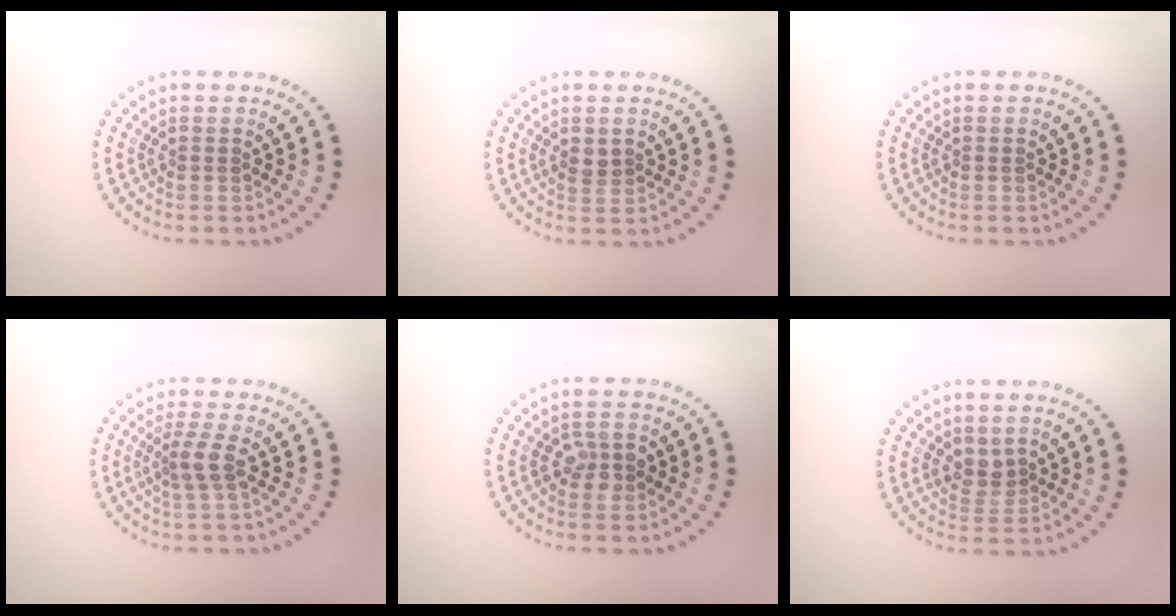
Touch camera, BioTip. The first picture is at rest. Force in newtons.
{"total": 1.3, "press": 1.2, "slide": 0.3}
{"total": 0.0}
{"total": 2.3, "press": 1.9, "slide": 1.4}
{"total": 2.6, "press": 2.6, "slide": 0.1}
{"total": 1.8, "press": 1.5, "slide": 1.0}